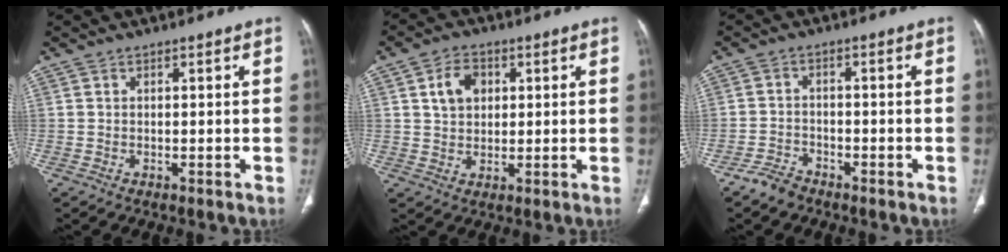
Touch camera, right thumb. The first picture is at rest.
{"total": 6.3, "force": [1.9, 4.6, 3.8], "torque": [-0.047, -0.002, 0.033]}
{"total": 3.5, "force": [-3.0, 1.6, 1.0], "torque": [-0.024, 0.015, -0.056]}